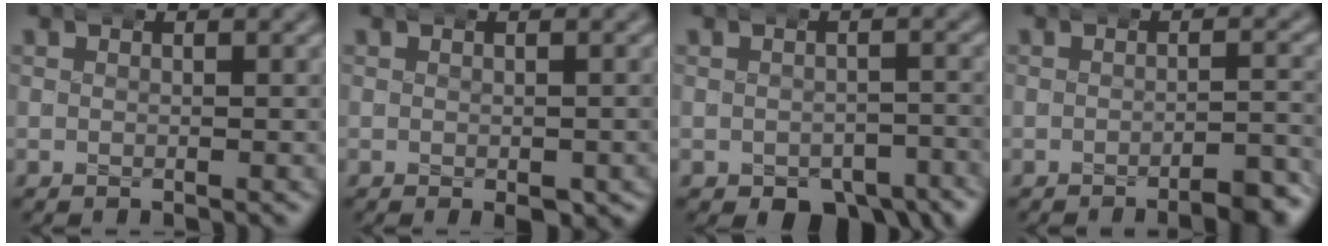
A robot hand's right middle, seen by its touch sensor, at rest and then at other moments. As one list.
[{"total": 2.7, "force": [-1.2, 1.1, 2.1], "torque": [-0.024, -0.009, -0.018]}, {"total": 6.3, "force": [-4.8, 3.0, 2.8], "torque": [-0.027, -0.016, -0.066]}, {"total": 3.7, "force": [-2.9, 0.8, 2.2], "torque": [-0.028, 0.006, -0.053]}]